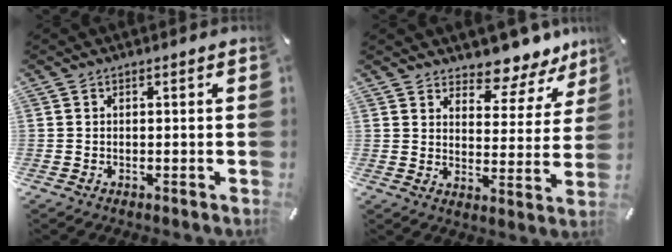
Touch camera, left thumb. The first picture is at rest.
{"total": 9.5, "force": [8.6, 3.5, 2.1], "torque": [-0.022, -0.091, 0.147]}